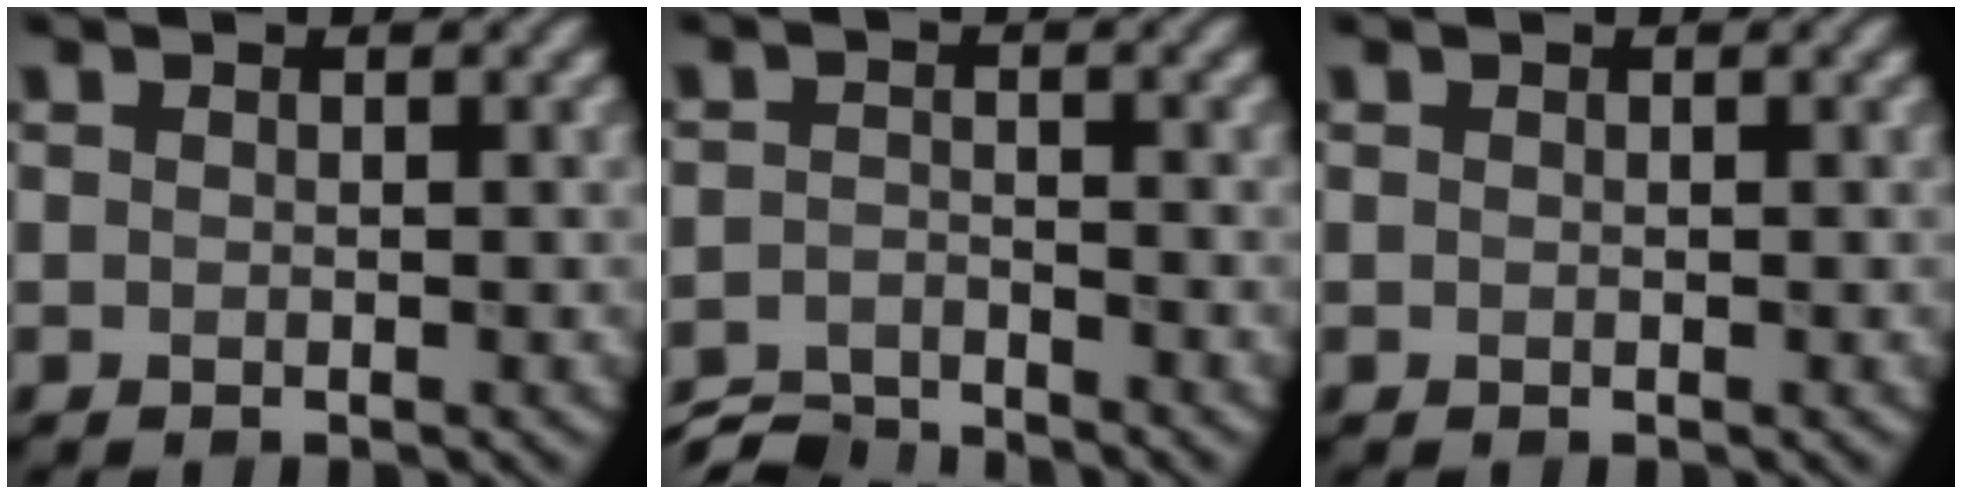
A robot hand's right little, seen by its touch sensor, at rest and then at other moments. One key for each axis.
{"total": 4.1, "fx": -3.9, "fy": 0.6, "fz": 0.9, "tx": -0.017, "ty": -0.007, "tz": -0.080}
{"total": 0.0}